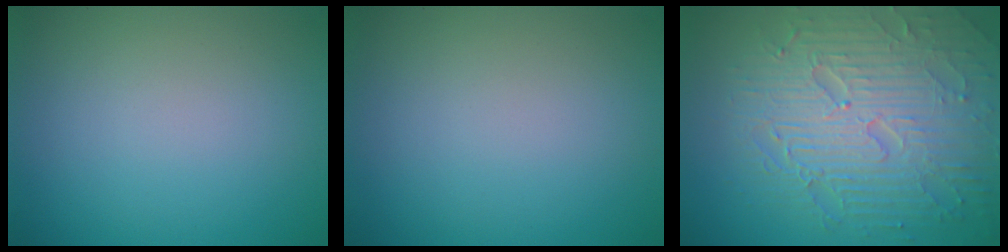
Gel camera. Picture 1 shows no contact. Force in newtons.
{"total": 0.0}
{"total": 9.1, "press": 6.3, "slide": 6.5}